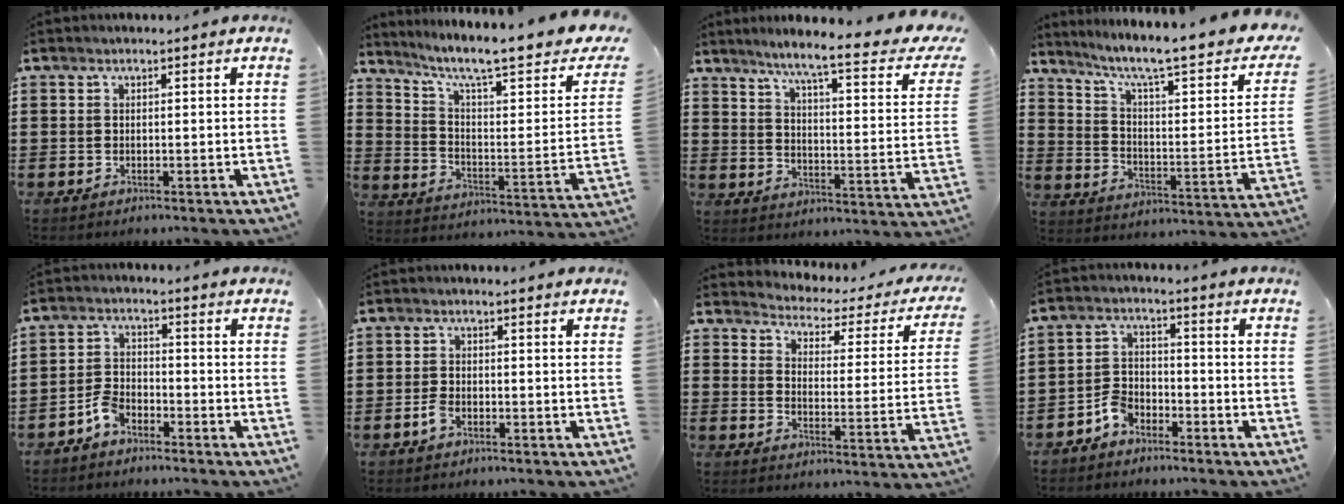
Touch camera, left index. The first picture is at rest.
{"total": 8.8, "force": [6.6, 1.3, 5.7], "torque": [-0.113, -0.050, 0.100]}
{"total": 7.4, "force": [5.3, -0.5, 5.2], "torque": [-0.105, -0.046, 0.074]}
{"total": 7.3, "force": [5.1, 0.8, 5.2], "torque": [-0.113, -0.039, 0.074]}
{"total": 3.7, "force": [-3.0, 1.7, 1.5], "torque": [-0.037, 0.008, -0.059]}
{"total": 2.4, "force": [-1.1, 1.3, 1.7], "torque": [-0.048, -0.003, -0.024]}
{"total": 2.2, "force": [2.2, 0.5, 0.1], "torque": [-0.024, -0.024, 0.027]}
{"total": 4.0, "force": [-3.3, 1.9, 1.2], "torque": [-0.030, 0.010, -0.066]}